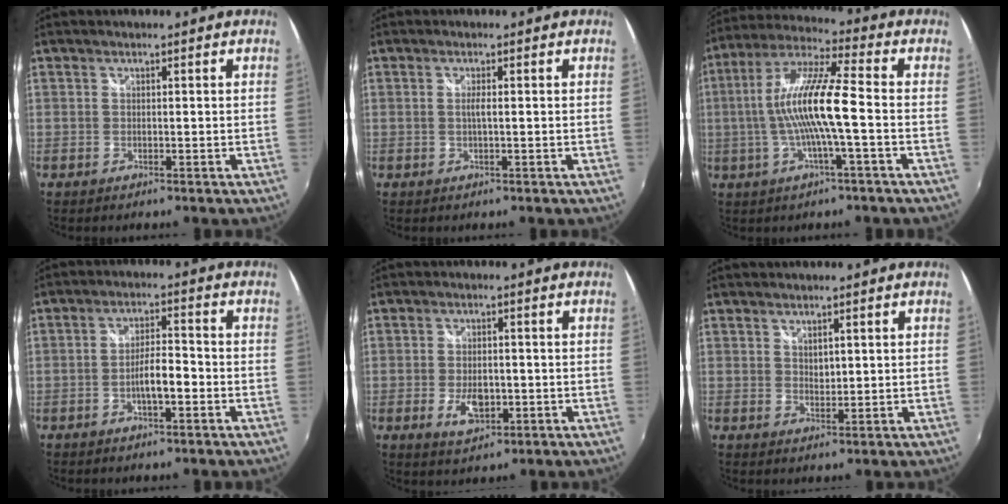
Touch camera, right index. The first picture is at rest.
{"total": 1.2, "force": [-0.1, -0.2, 1.2], "torque": [-0.023, -0.001, -0.003]}
{"total": 13.4, "force": [-1.7, 0.8, 13.3], "torque": [-0.255, 0.008, -0.034]}
{"total": 5.3, "force": [-2.1, 1.1, 4.7], "torque": [-0.087, 0.005, -0.035]}
{"total": 5.6, "force": [-1.6, 3.1, 4.3], "torque": [-0.086, -0.008, -0.024]}
{"total": 2.2, "force": [0.9, 1.3, 1.4], "torque": [-0.019, 0.000, 0.017]}